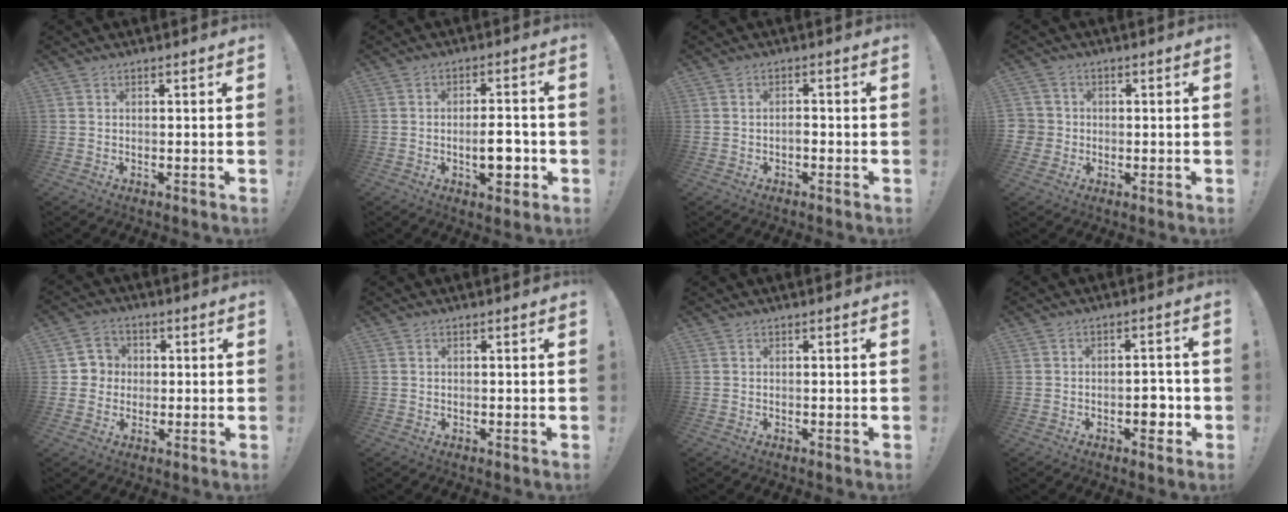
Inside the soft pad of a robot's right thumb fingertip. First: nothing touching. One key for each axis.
{"total": 7.8, "fx": -2.1, "fy": 3.2, "fz": 6.8, "tx": -0.086, "ty": 0.007, "tz": -0.034}
{"total": 1.8, "fx": -0.9, "fy": 1.0, "fz": 1.1, "tx": -0.022, "ty": 0.006, "tz": -0.016}
{"total": 3.8, "fx": -0.4, "fy": 3.7, "fz": 0.9, "tx": -0.008, "ty": 0.007, "tz": -0.007}
{"total": 6.2, "fx": 0.2, "fy": 6.1, "fz": 1.1, "tx": -0.011, "ty": 0.004, "tz": 0.006}
{"total": 0.0}
{"total": 0.0}
{"total": 5.6, "fx": -2.0, "fy": 3.4, "fz": 3.9, "tx": -0.035, "ty": 0.009, "tz": -0.035}